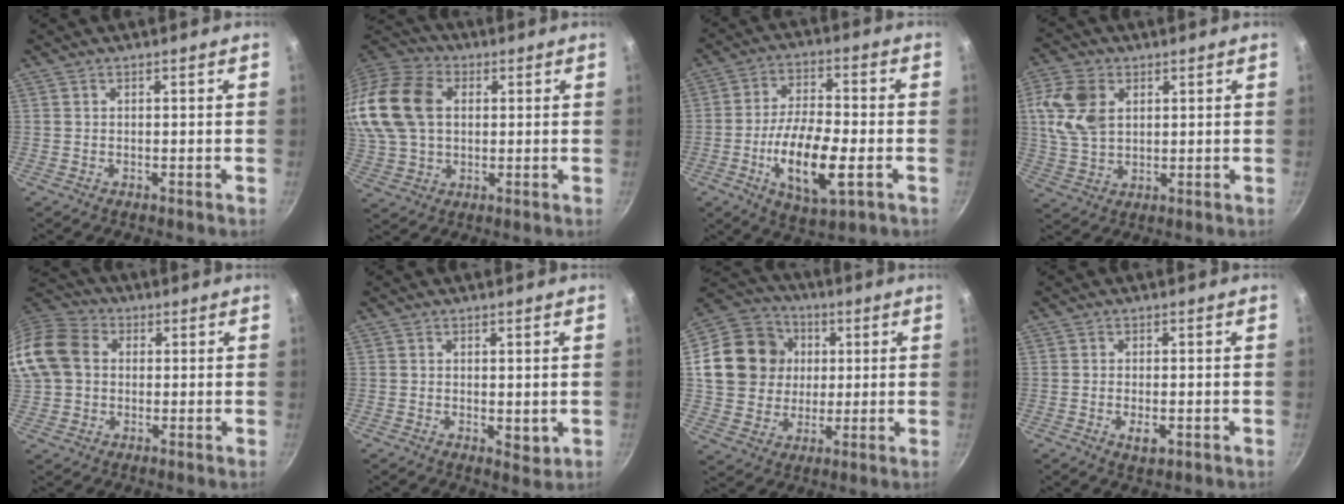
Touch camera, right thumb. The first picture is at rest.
{"total": 21.0, "force": [4.0, 15.2, 13.9], "torque": [-0.294, 0.025, 0.069]}
{"total": 14.8, "force": [-4.3, 5.6, 13.0], "torque": [-0.233, 0.013, -0.077]}
{"total": 10.4, "force": [2.9, 7.1, 7.0], "torque": [-0.130, -0.003, 0.056]}
{"total": 15.9, "force": [1.9, 12.8, 9.1], "torque": [-0.183, 0.033, 0.021]}
{"total": 2.7, "force": [0.3, 1.6, 2.1], "torque": [-0.030, -0.008, 0.006]}
{"total": 16.9, "force": [2.9, 14.9, 7.3], "torque": [-0.115, 0.016, 0.050]}
{"total": 3.0, "force": [-0.8, 1.4, 2.5], "torque": [-0.044, -0.003, -0.012]}